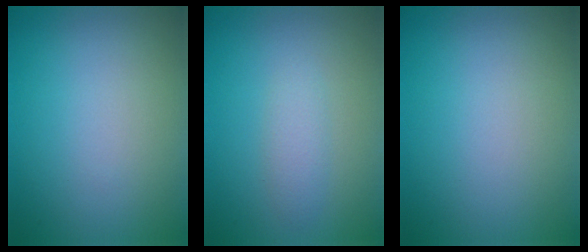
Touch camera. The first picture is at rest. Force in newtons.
{"total": 1.6, "press": 1.6, "slide": 0.1}
{"total": 0.0}